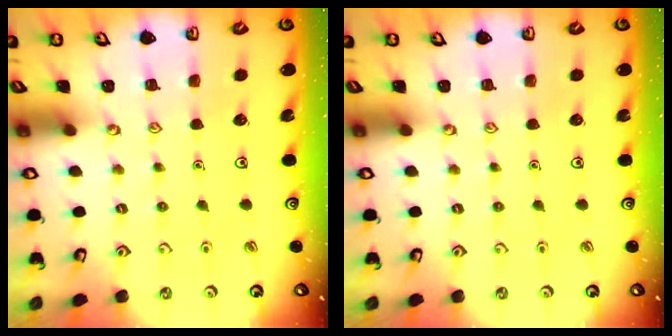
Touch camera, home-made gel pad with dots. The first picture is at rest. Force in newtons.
{"total": 0.0}